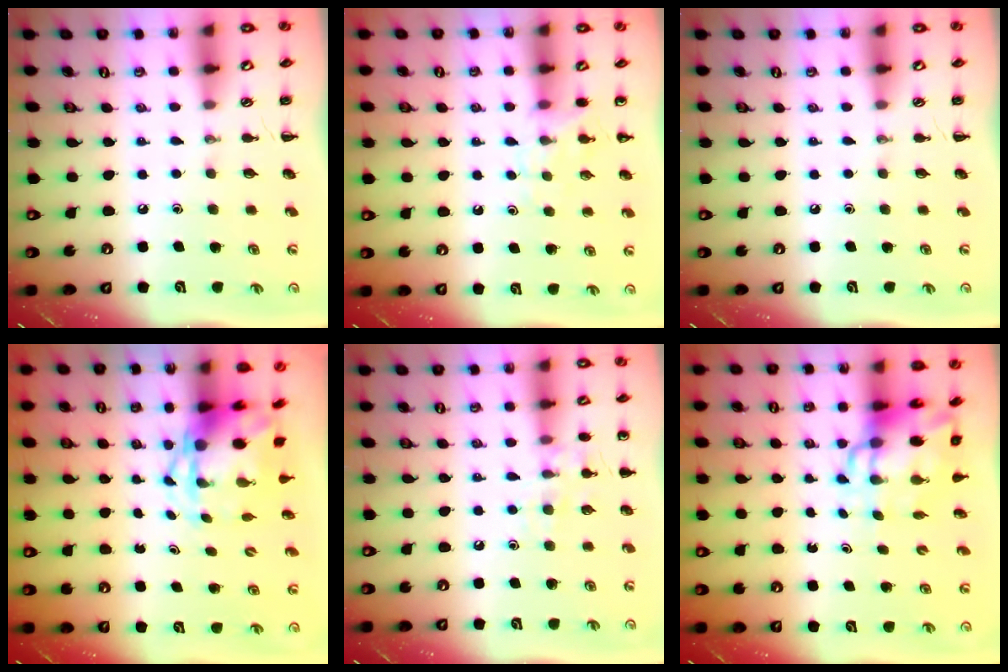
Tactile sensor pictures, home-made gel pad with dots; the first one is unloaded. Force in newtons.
{"total": 6.5, "press": 6.3, "slide": 1.7}
{"total": 0.0}
{"total": 4.0, "press": 3.9, "slide": 1.0}
{"total": 9.0, "press": 8.9, "slide": 1.7}
{"total": 8.6, "press": 8.2, "slide": 2.3}